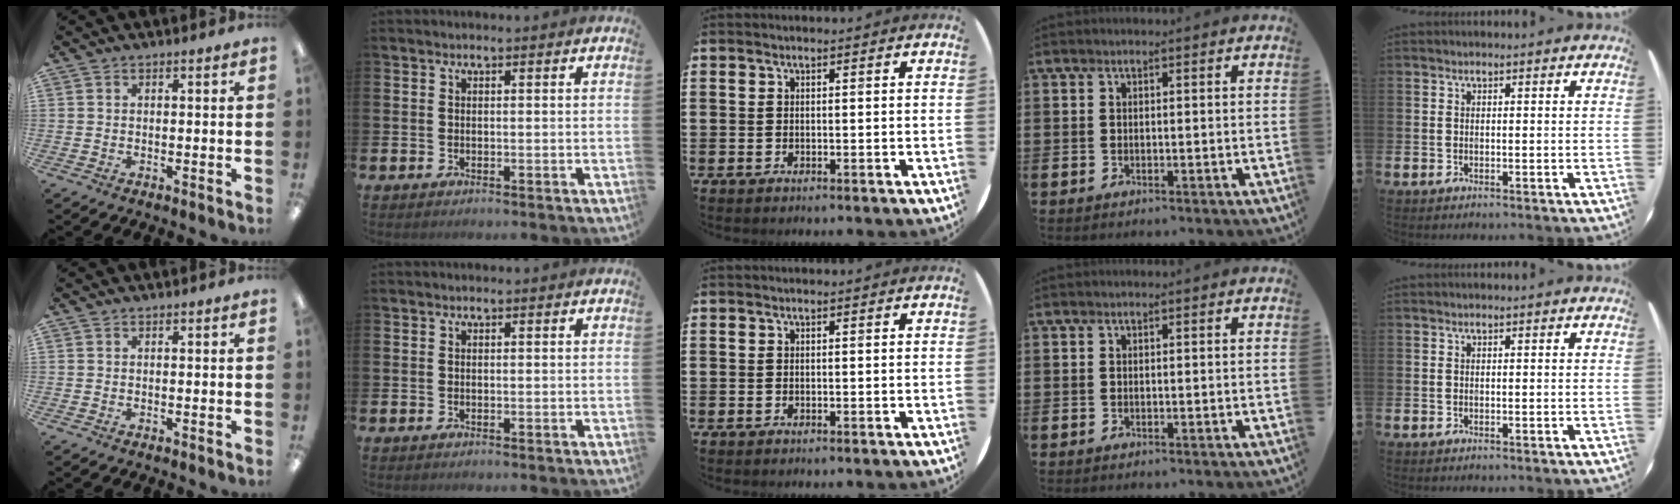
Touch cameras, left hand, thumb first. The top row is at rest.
{}